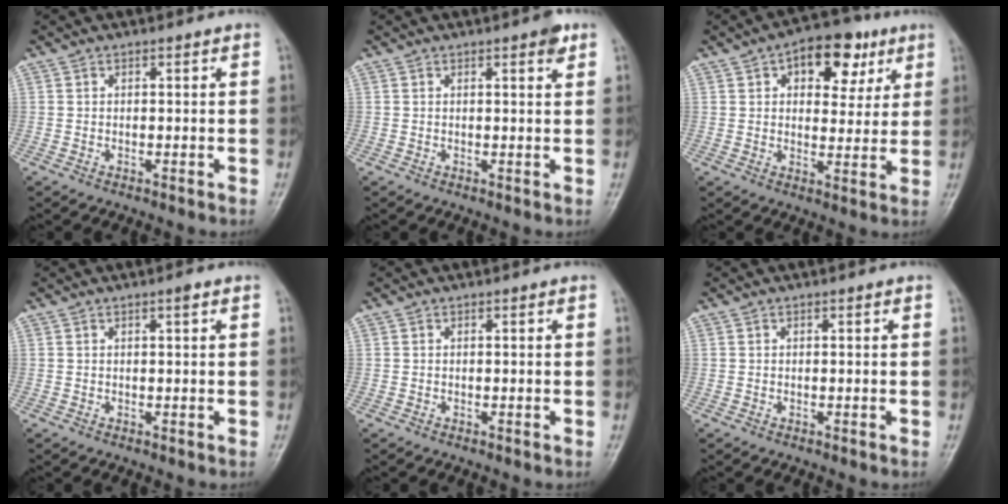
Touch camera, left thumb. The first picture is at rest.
{"total": 2.2, "force": [1.3, 0.6, 1.7], "torque": [-0.020, -0.005, 0.014]}
{"total": 12.2, "force": [5.6, 7.2, 8.1], "torque": [-0.069, -0.008, 0.075]}
{"total": 1.0, "force": [0.6, 0.1, 0.9], "torque": [-0.012, 0.000, 0.007]}
{"total": 0.0}
{"total": 0.0}